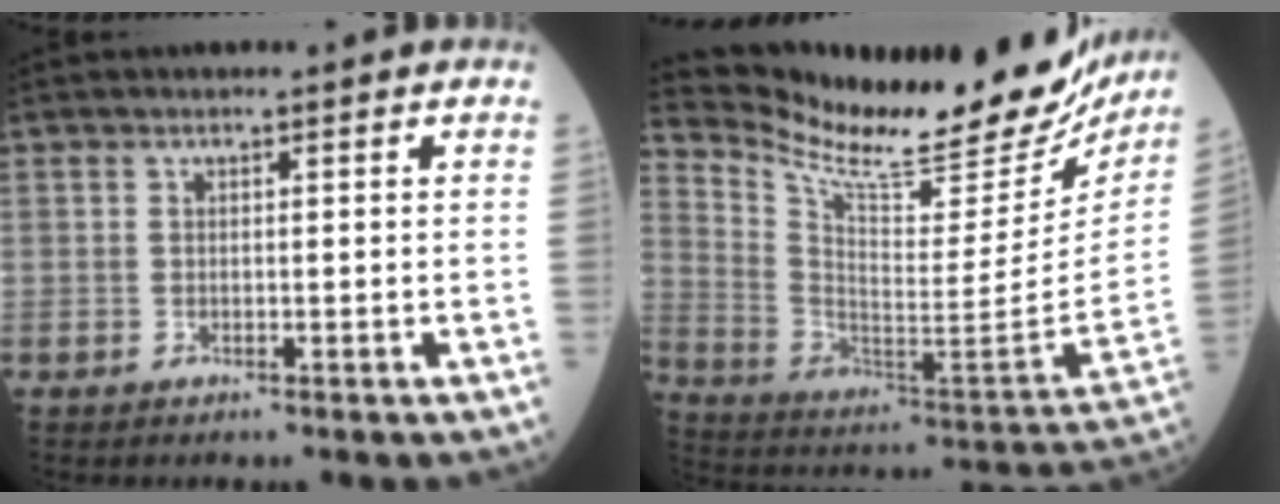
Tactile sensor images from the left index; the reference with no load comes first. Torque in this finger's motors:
{"motor_torque": [0.81, -1.33, 0.16, 0.04]}